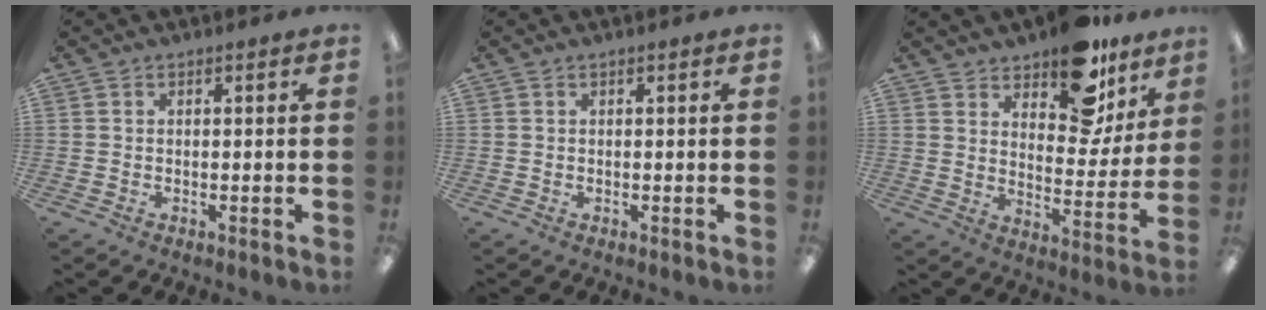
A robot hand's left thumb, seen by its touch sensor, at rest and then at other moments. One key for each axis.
{"total": 0.0}
{"total": 14.4, "fx": 11.2, "fy": 6.3, "fz": 6.5, "tx": -0.082, "ty": -0.080, "tz": 0.197}